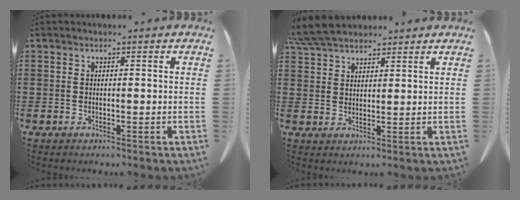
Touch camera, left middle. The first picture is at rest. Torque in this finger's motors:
{"motor_torque": [1.02, -0.29, 0.25, 0.06]}